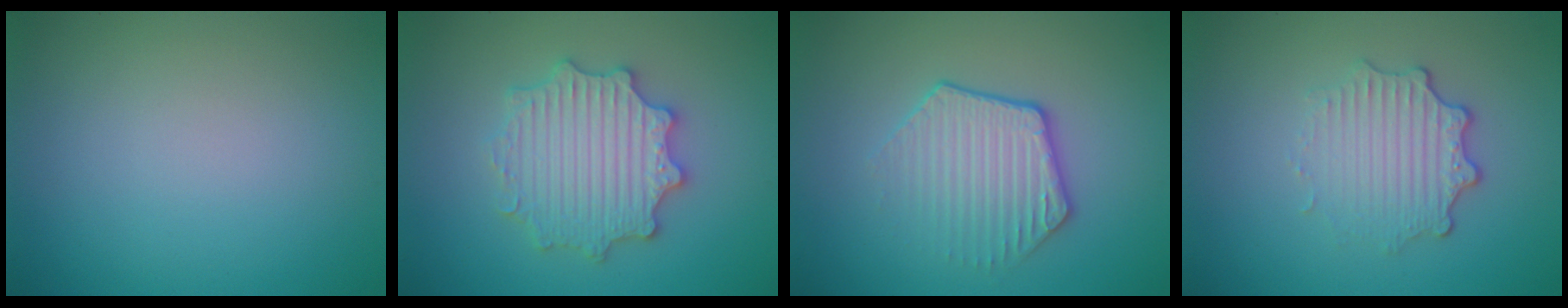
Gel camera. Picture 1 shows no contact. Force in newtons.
{"total": 5.5, "press": 5.4, "slide": 1.0}
{"total": 3.5, "press": 3.1, "slide": 1.7}
{"total": 3.4, "press": 2.7, "slide": 2.0}